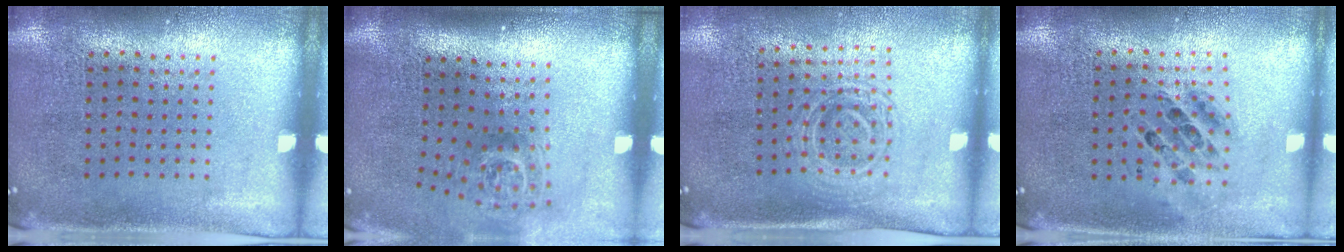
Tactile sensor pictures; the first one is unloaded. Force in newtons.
{"total": 1.8, "press": 1.2, "slide": 1.3}
{"total": 1.6, "press": 1.4, "slide": 0.7}
{"total": 0.8, "press": 0.8, "slide": 0.0}